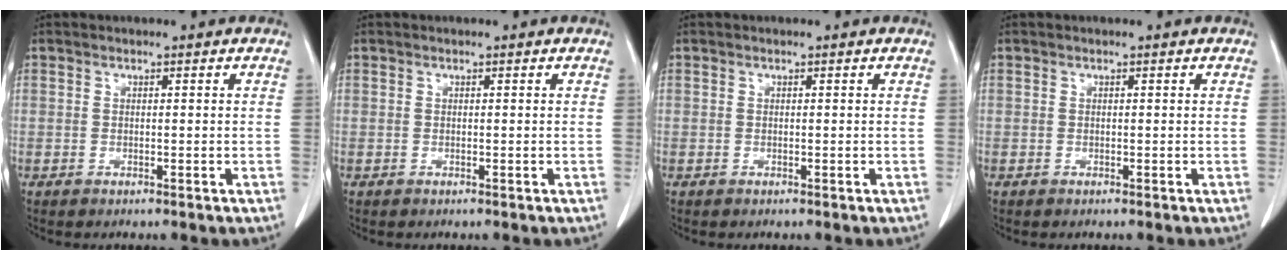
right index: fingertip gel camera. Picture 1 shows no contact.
{"total": 0.0}
{"total": 0.0}
{"total": 0.0}